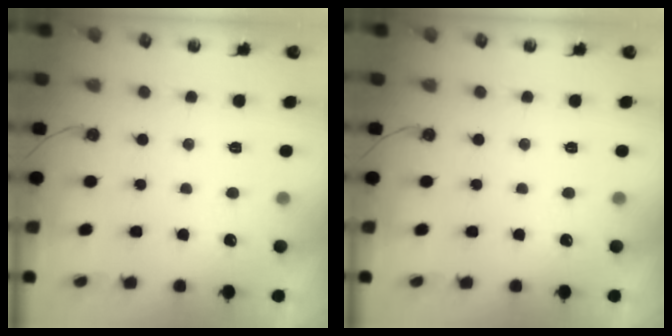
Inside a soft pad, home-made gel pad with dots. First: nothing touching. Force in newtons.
{"total": 0.0}